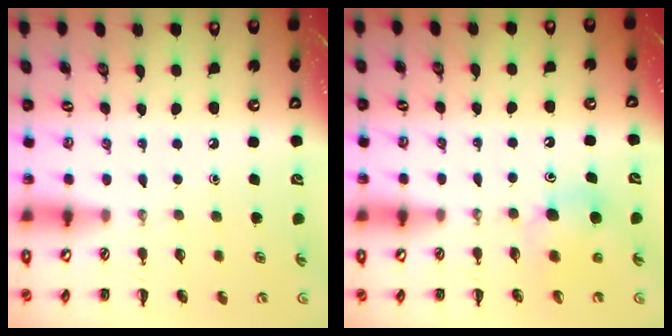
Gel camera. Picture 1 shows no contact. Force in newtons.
{"total": 6.5, "press": 6.4, "slide": 1.5}